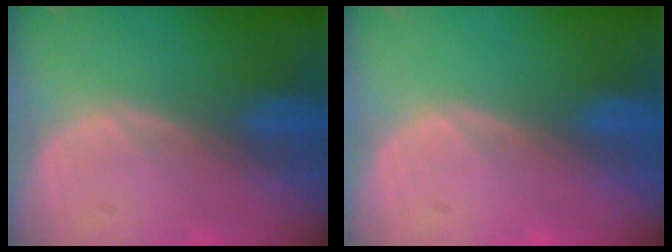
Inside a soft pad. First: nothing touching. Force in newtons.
{"total": 0.0}